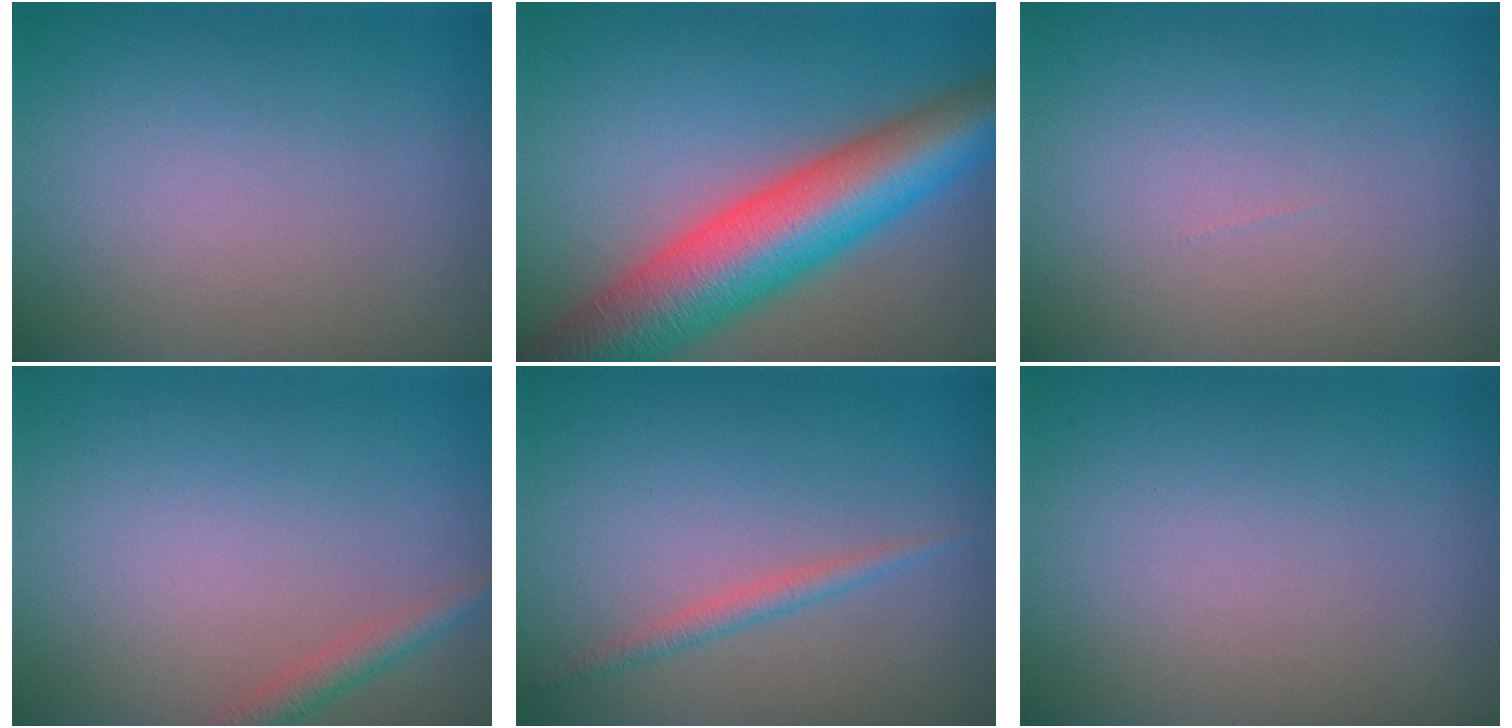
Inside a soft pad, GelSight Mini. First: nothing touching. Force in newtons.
{"total": 11.7, "press": 11.7, "slide": 0.6}
{"total": 0.0}
{"total": 1.8, "press": 1.8, "slide": 0.1}
{"total": 1.3, "press": 1.3, "slide": 0.0}
{"total": 0.0}